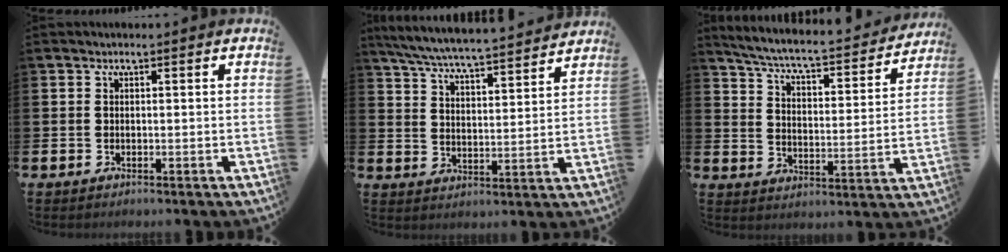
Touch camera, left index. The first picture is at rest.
{"total": 6.8, "force": [6.5, 0.1, 1.8], "torque": [-0.061, -0.049, 0.113]}
{"total": 5.8, "force": [5.3, 0.7, 2.3], "torque": [-0.071, -0.043, 0.084]}